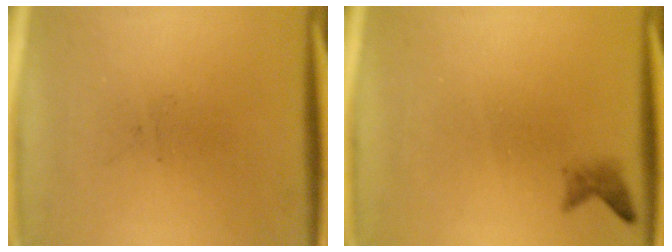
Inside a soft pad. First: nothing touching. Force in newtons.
{"total": 1.3}